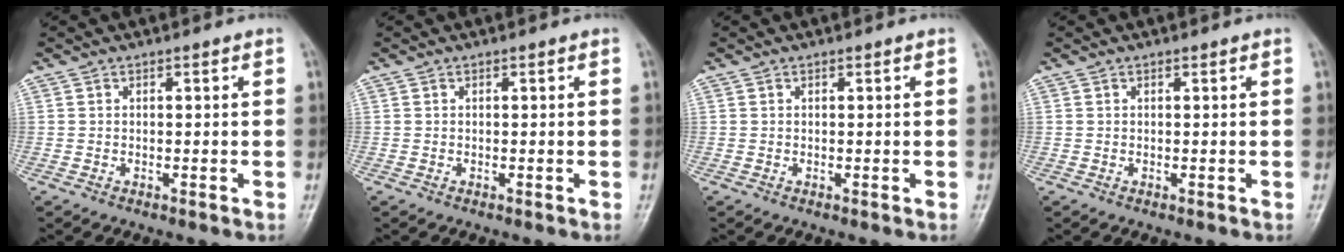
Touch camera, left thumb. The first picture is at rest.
{"total": 0.0}
{"total": 0.0}
{"total": 0.0}